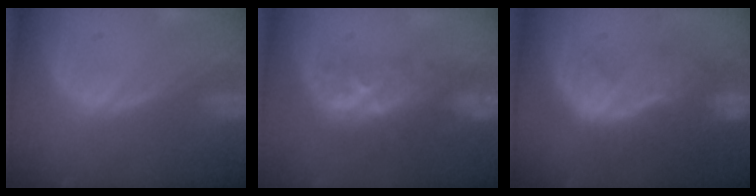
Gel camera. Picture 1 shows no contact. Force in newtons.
{"total": 8.8, "press": 7.2, "slide": 4.9}
{"total": 9.7, "press": 8.6, "slide": 4.4}